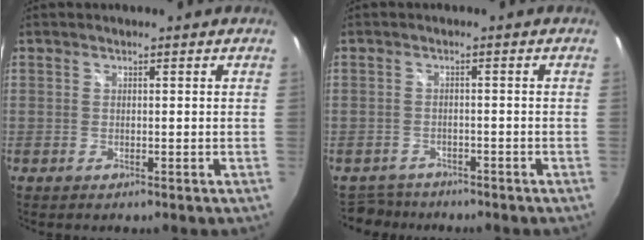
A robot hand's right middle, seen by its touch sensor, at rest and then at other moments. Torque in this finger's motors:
{"motor_torque": [-0.41, 0.05, -0.09, -0.03]}